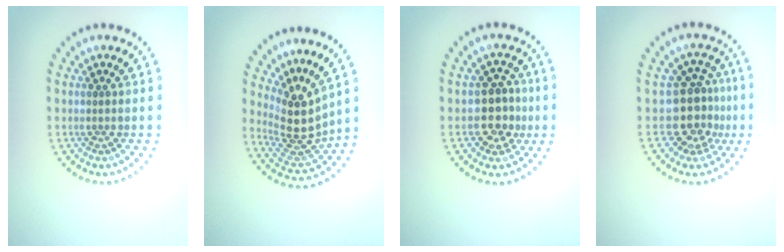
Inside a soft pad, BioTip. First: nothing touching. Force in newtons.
{"total": 4.3, "press": 3.4, "slide": 2.7}
{"total": 3.4, "press": 3.2, "slide": 1.1}
{"total": 4.1, "press": 3.2, "slide": 2.5}